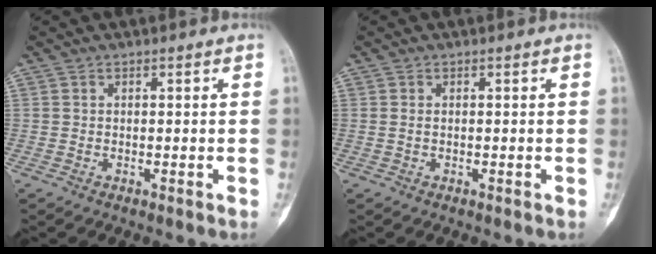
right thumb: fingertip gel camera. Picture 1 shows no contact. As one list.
[{"total": 0.6, "force": [0.1, 0.4, 0.5], "torque": [-0.014, 0.000, 0.003]}]